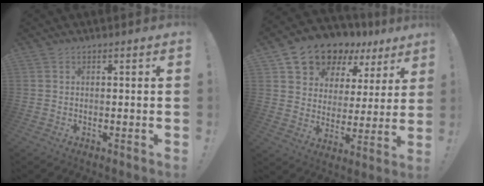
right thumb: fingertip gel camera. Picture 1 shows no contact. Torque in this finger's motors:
{"motor_torque": [-0.30, 1.63, -0.03, 0.45, 0.27]}